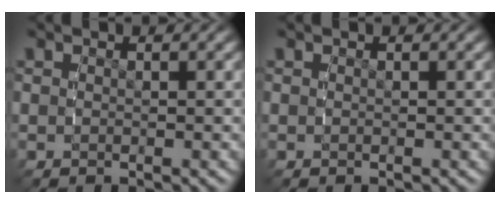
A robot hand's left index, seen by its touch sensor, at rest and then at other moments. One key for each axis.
{"total": 0.0}